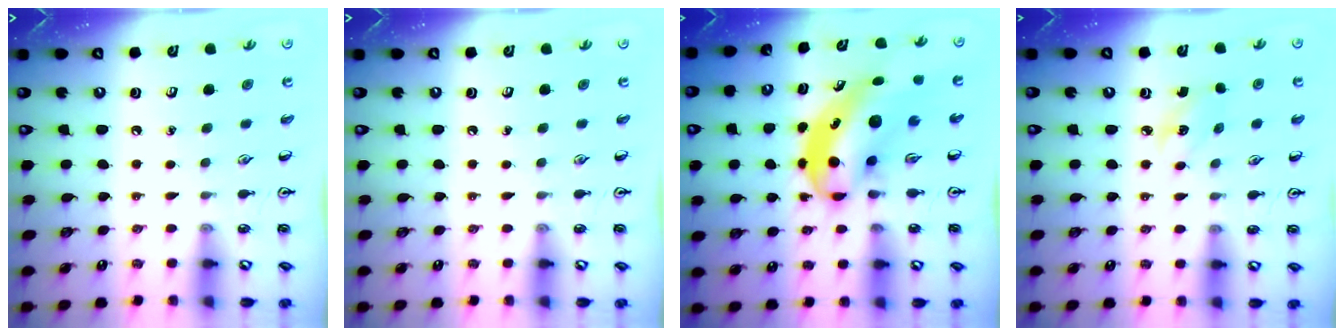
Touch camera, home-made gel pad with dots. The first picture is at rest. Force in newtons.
{"total": 0.0}
{"total": 7.2, "press": 7.0, "slide": 1.7}
{"total": 2.3, "press": 2.1, "slide": 0.8}